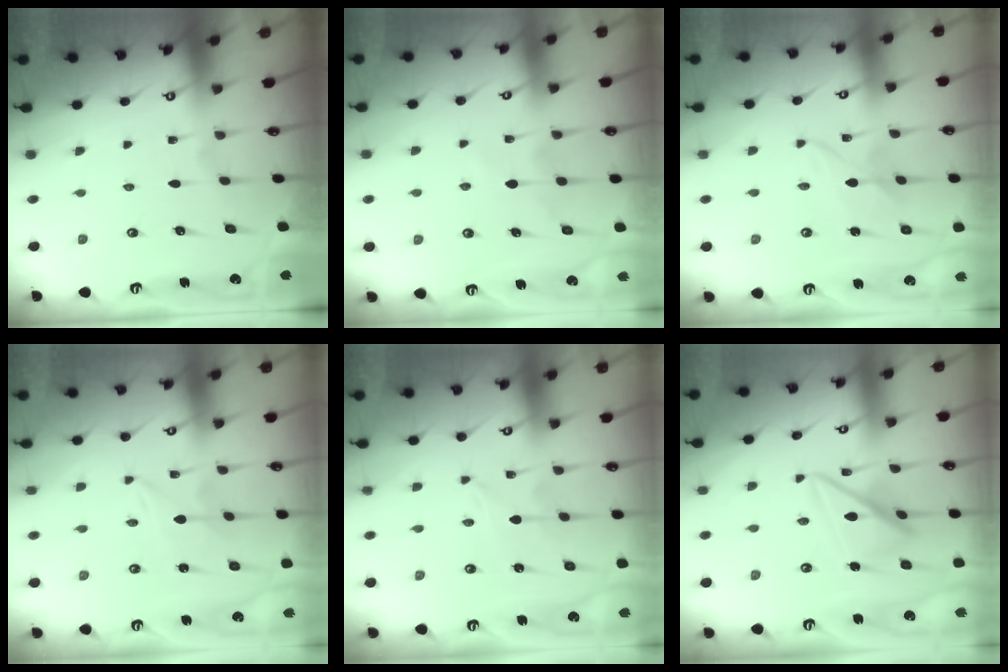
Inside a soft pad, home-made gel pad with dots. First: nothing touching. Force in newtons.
{"total": 4.9, "press": 4.8, "slide": 0.5}
{"total": 2.6, "press": 2.6, "slide": 0.2}
{"total": 0.0}
{"total": 0.0}
{"total": 12.7, "press": 12.6, "slide": 1.2}